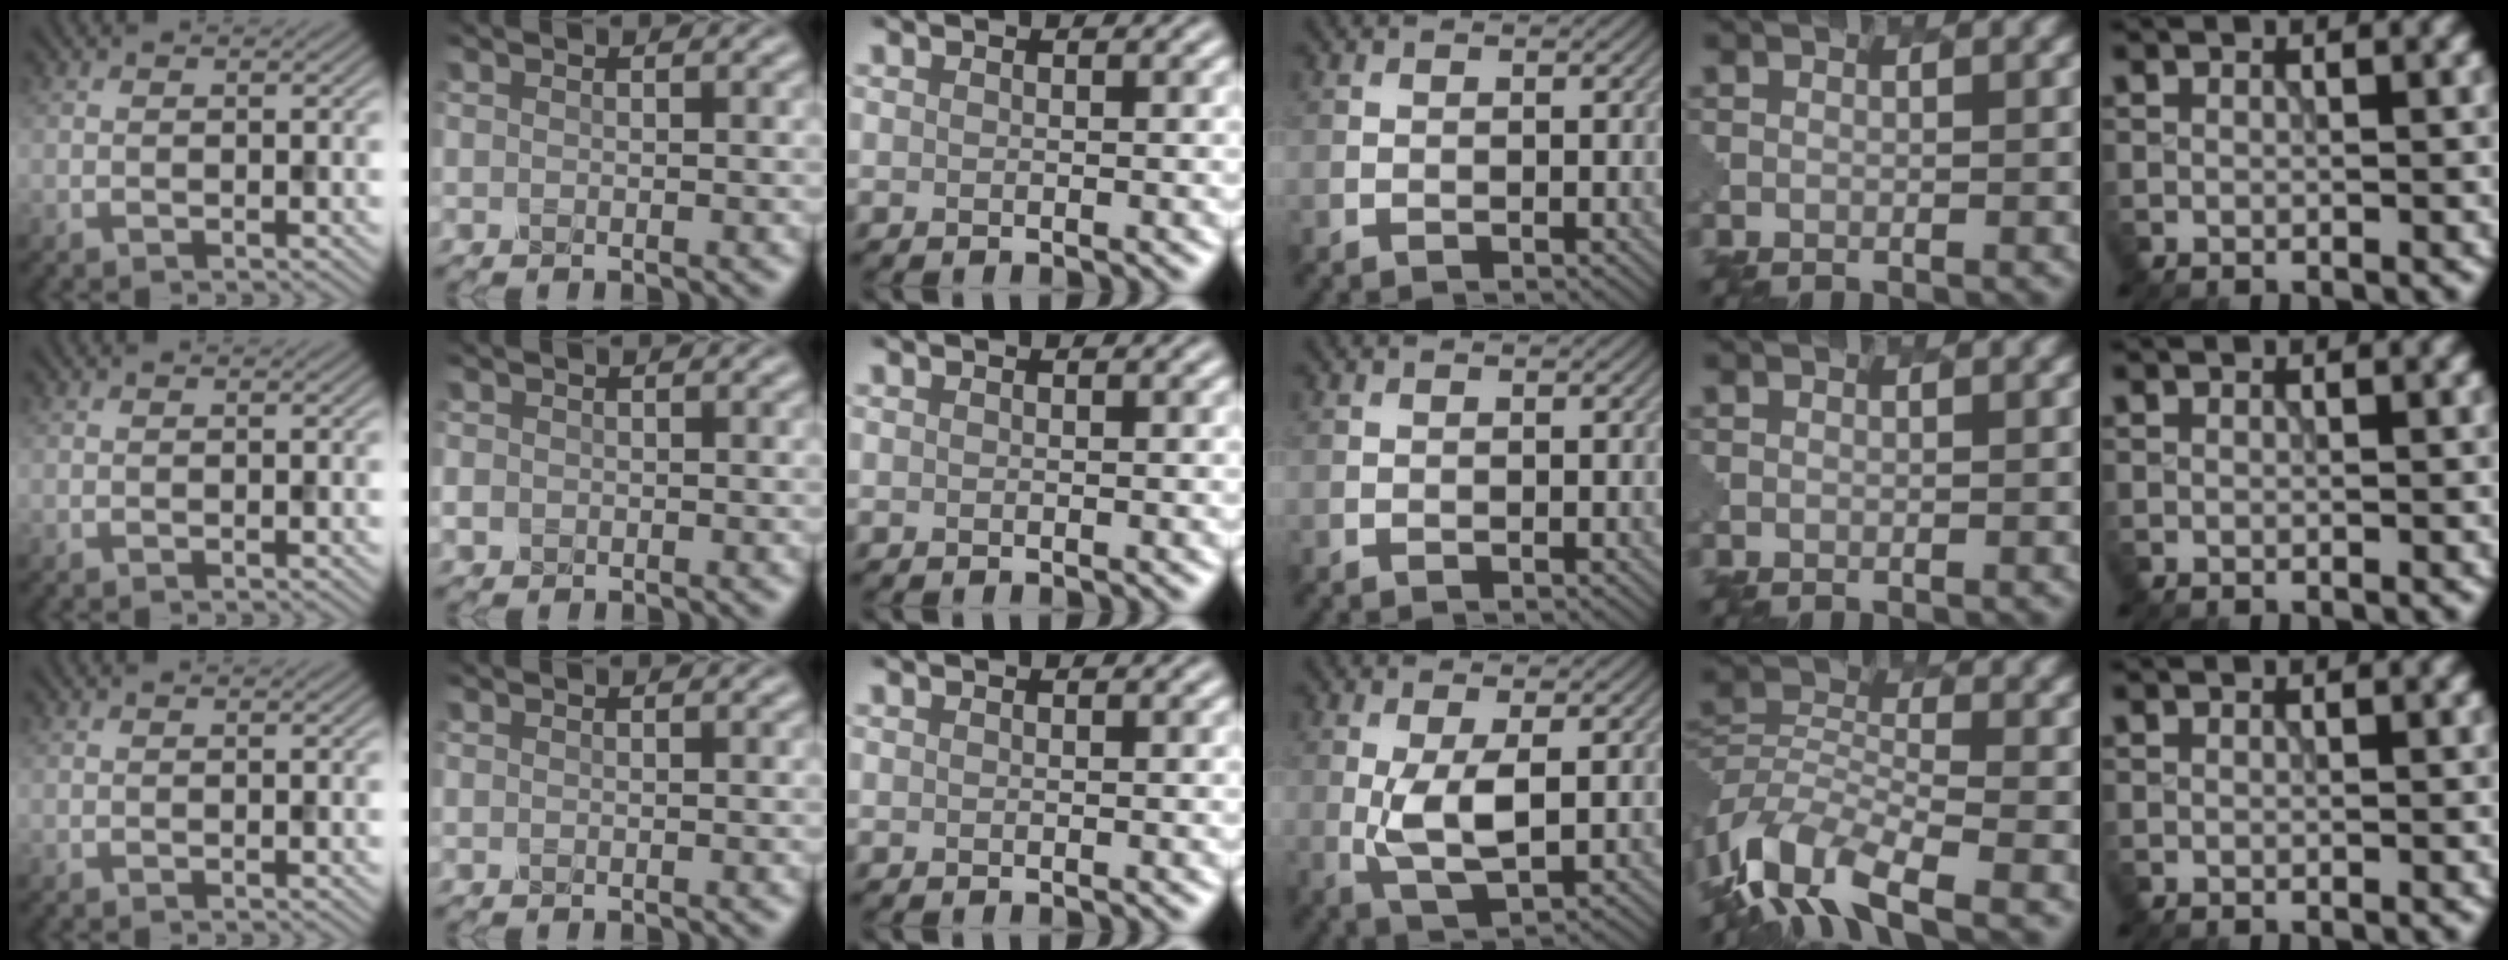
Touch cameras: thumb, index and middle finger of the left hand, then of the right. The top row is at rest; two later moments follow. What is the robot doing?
{"motion": "extract", "object": "pen bag"}